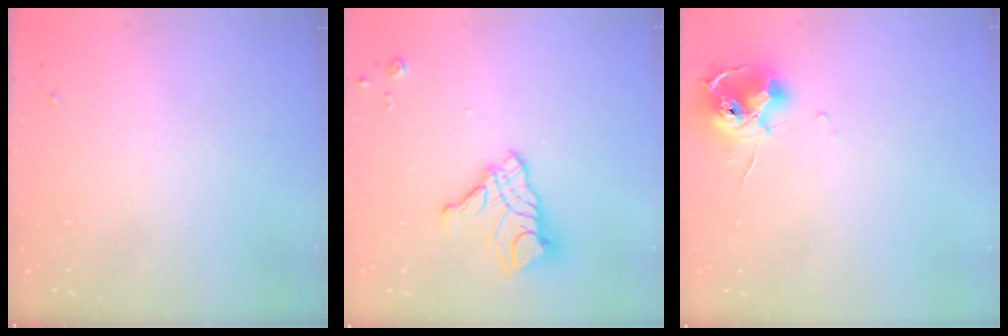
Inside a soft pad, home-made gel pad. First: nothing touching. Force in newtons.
{"total": 15.1, "press": 15.0, "slide": 1.4}
{"total": 11.2, "press": 11.1, "slide": 1.1}